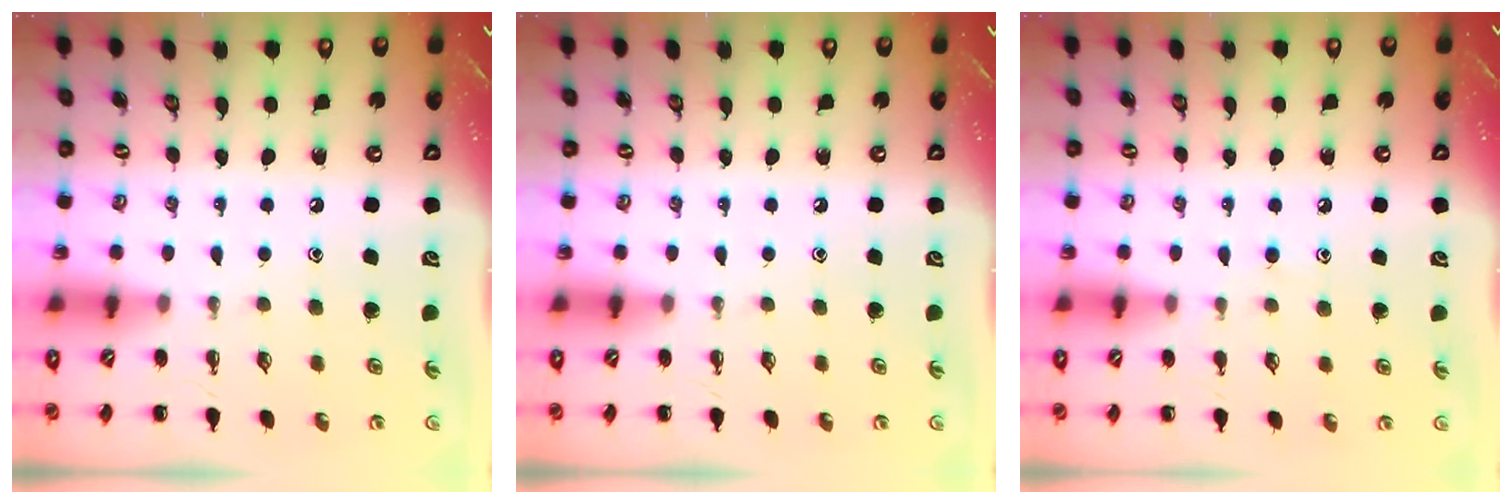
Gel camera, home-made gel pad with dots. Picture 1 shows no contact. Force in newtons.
{"total": 0.0}
{"total": 7.5, "press": 7.1, "slide": 2.2}